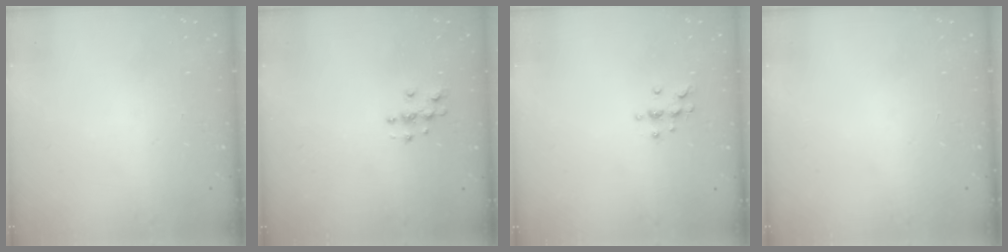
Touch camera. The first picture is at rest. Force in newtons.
{"total": 3.7, "press": 3.7, "slide": 0.2}
{"total": 6.3, "press": 6.2, "slide": 0.7}
{"total": 0.0}